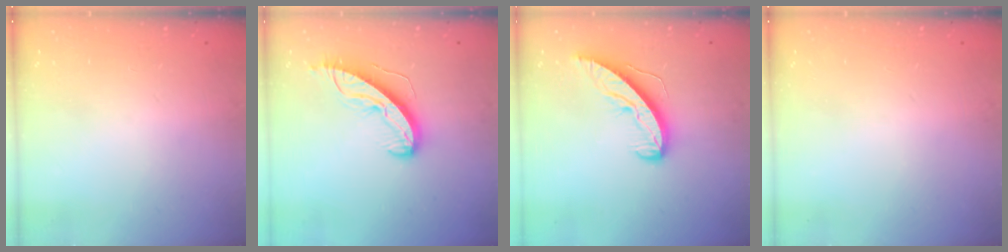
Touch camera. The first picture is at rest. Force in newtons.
{"total": 9.7, "press": 9.6, "slide": 0.5}
{"total": 8.7, "press": 8.7, "slide": 0.7}
{"total": 0.0}